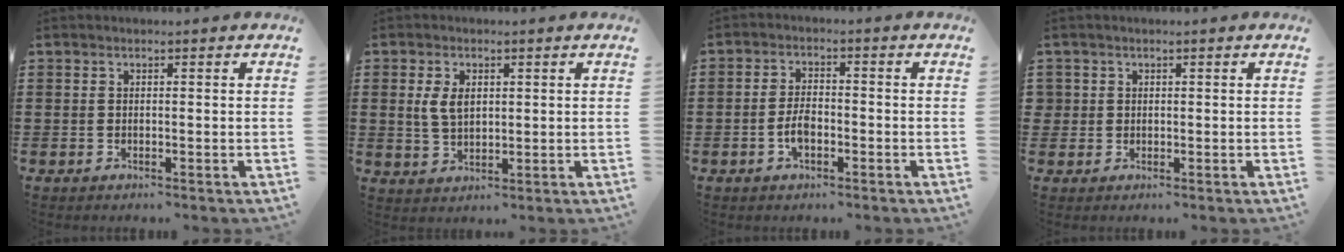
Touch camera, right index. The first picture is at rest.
{"total": 4.2, "force": [0.9, 2.5, 3.3], "torque": [-0.078, 0.006, 0.013]}
{"total": 3.9, "force": [-1.3, 1.9, 3.1], "torque": [-0.071, 0.002, -0.028]}
{"total": 1.3, "force": [0.3, 1.3, 0.2], "torque": [-0.006, 0.006, 0.005]}